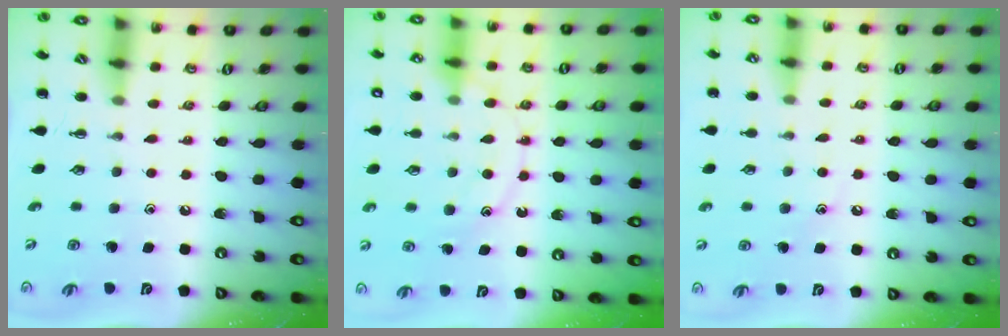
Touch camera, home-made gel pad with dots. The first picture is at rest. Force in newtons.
{"total": 12.9, "press": 12.9, "slide": 0.6}
{"total": 8.5, "press": 8.3, "slide": 1.9}